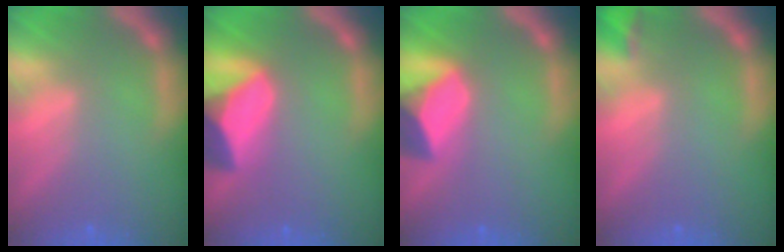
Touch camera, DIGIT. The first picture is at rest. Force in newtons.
{"total": 10.0}
{"total": 7.5}
{"total": 1.4}